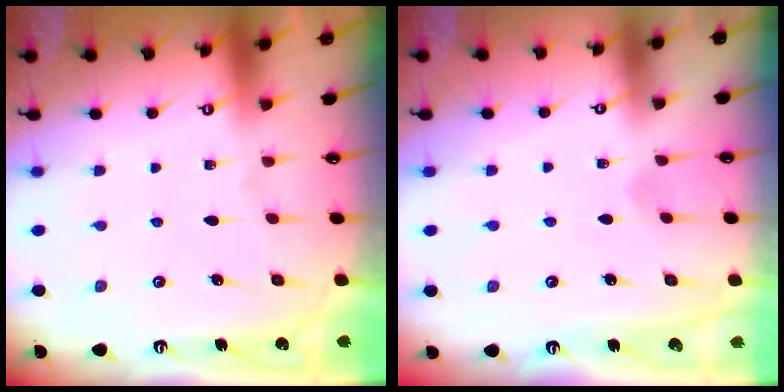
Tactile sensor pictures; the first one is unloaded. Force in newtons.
{"total": 3.0, "press": 3.0, "slide": 0.1}